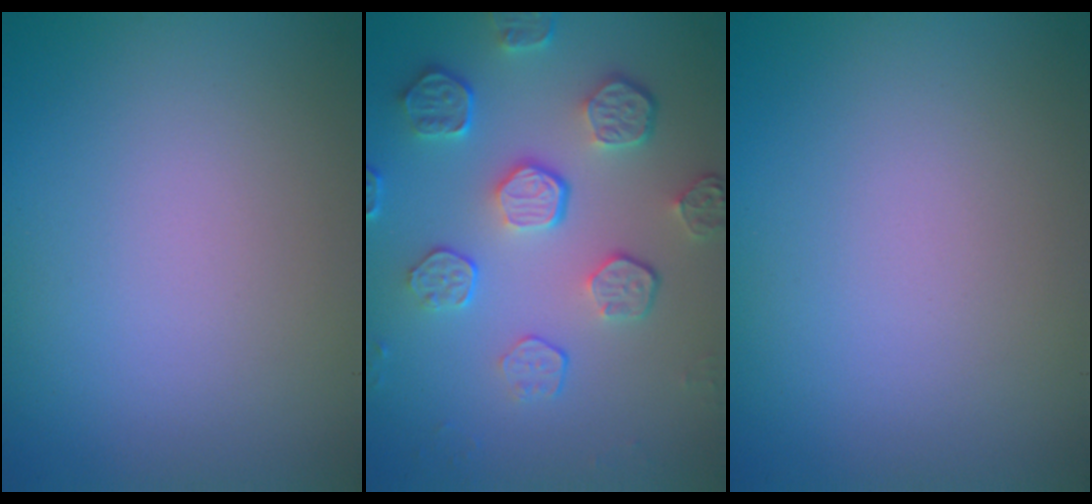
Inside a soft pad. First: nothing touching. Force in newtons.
{"total": 5.7, "press": 4.2, "slide": 3.9}
{"total": 0.0}